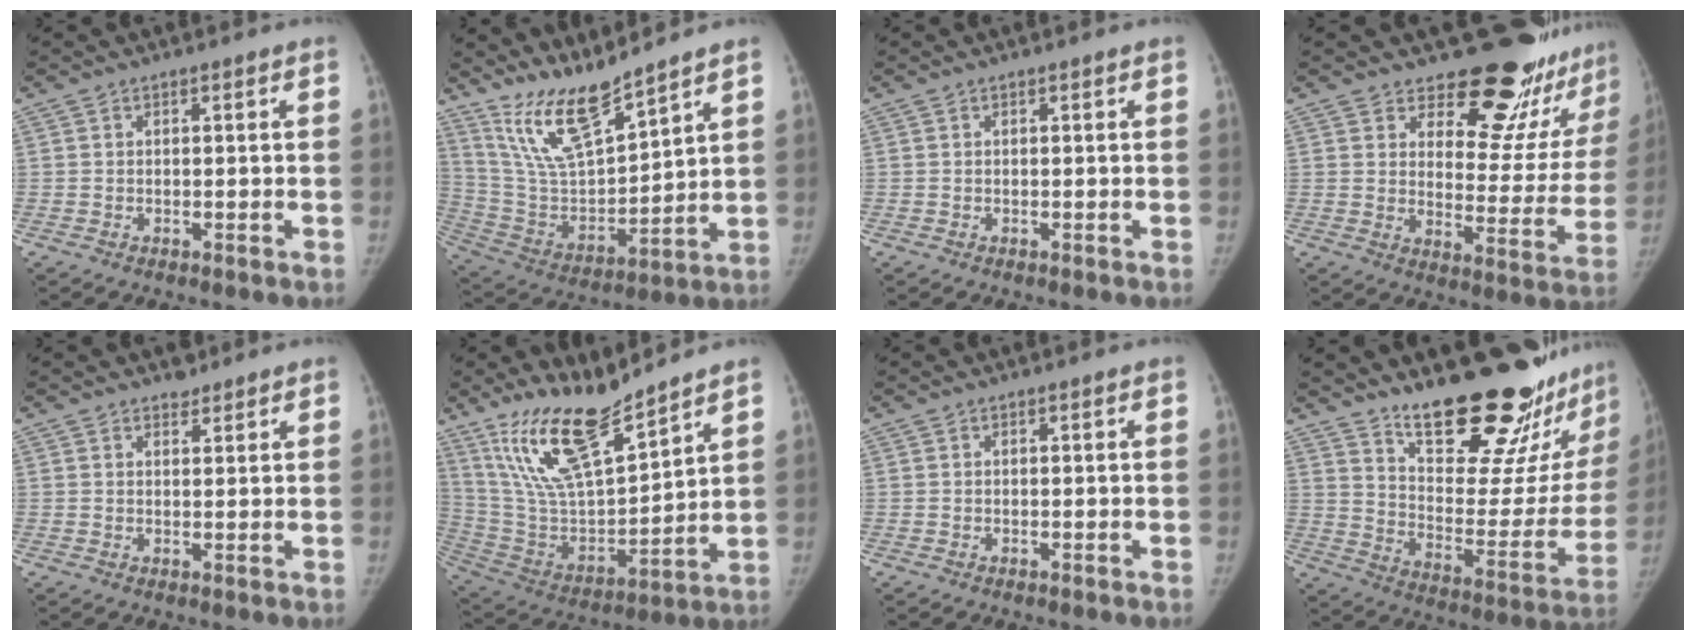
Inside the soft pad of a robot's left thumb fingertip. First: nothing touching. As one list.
[{"total": 13.8, "force": [11.5, 2.4, 7.2], "torque": [-0.120, -0.076, 0.237]}, {"total": 0.0}, {"total": 20.6, "force": [17.4, 7.6, 7.8], "torque": [-0.051, -0.145, 0.216]}, {"total": 2.0, "force": [1.7, 1.0, 0.3], "torque": [0.006, -0.012, 0.023]}, {"total": 18.2, "force": [14.1, 4.4, 10.6], "torque": [-0.168, -0.083, 0.281]}, {"total": 0.0}, {"total": 26.7, "force": [21.2, 7.3, 14.4], "torque": [-0.172, -0.152, 0.304]}]